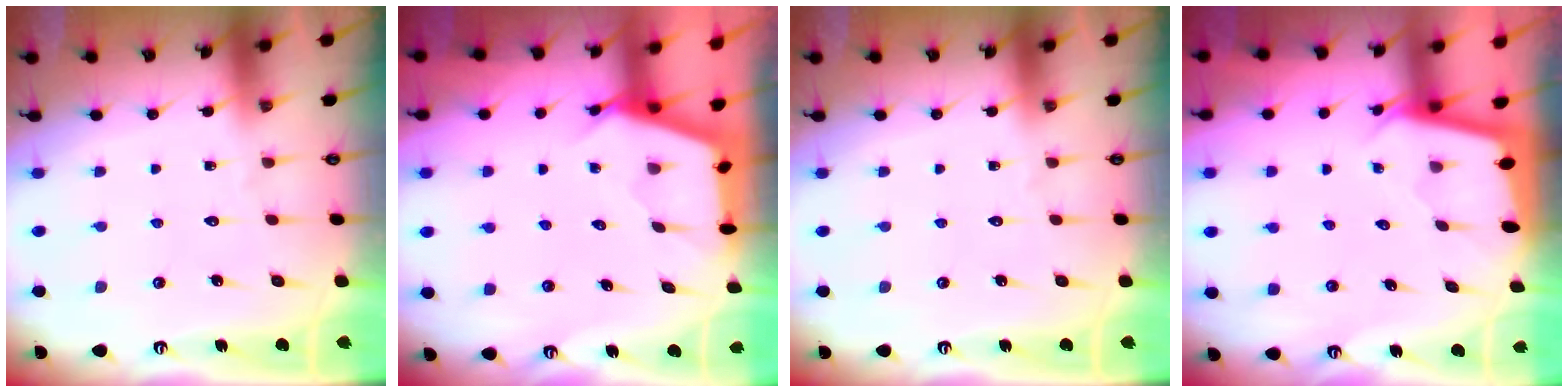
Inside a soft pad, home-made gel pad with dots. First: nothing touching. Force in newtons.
{"total": 2.7, "press": 2.7, "slide": 0.3}
{"total": 0.0}
{"total": 1.9, "press": 1.9, "slide": 0.1}